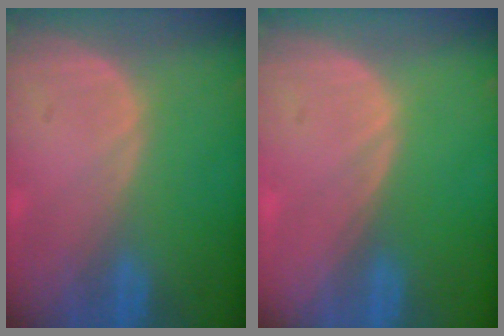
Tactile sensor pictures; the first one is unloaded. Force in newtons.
{"total": 0.0}